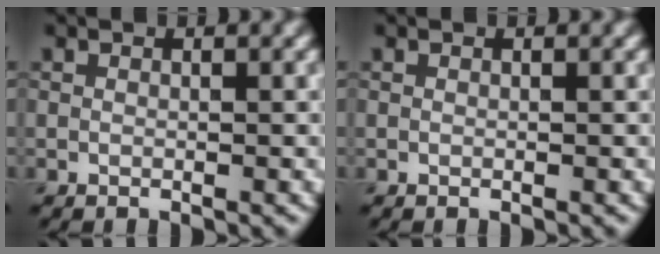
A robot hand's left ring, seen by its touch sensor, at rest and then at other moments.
{"total": 0.0}